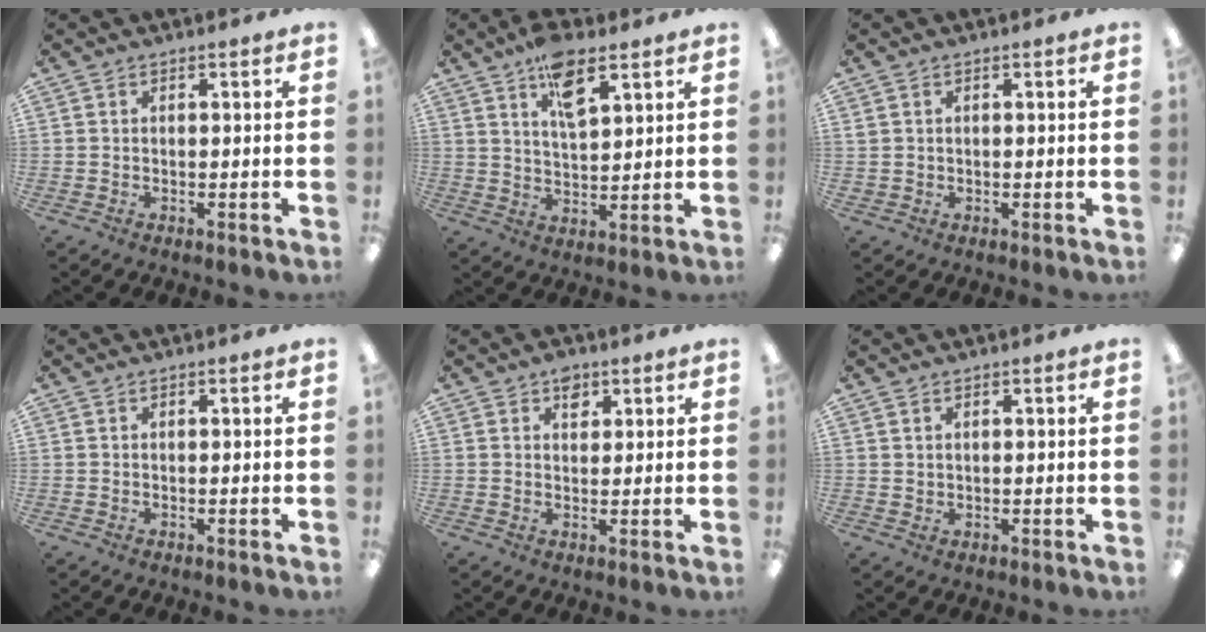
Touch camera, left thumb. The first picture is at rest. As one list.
[{"total": 9.5, "force": [6.0, 3.9, 6.3], "torque": [-0.104, -0.021, 0.102]}, {"total": 1.3, "force": [0.6, 1.2, 0.3], "torque": [-0.008, 0.004, 0.010]}, {"total": 0.0}, {"total": 4.0, "force": [2.4, 2.6, 1.8], "torque": [-0.007, -0.009, 0.037]}, {"total": 1.4, "force": [1.1, 0.8, 0.2], "torque": [-0.004, 0.000, 0.021]}]